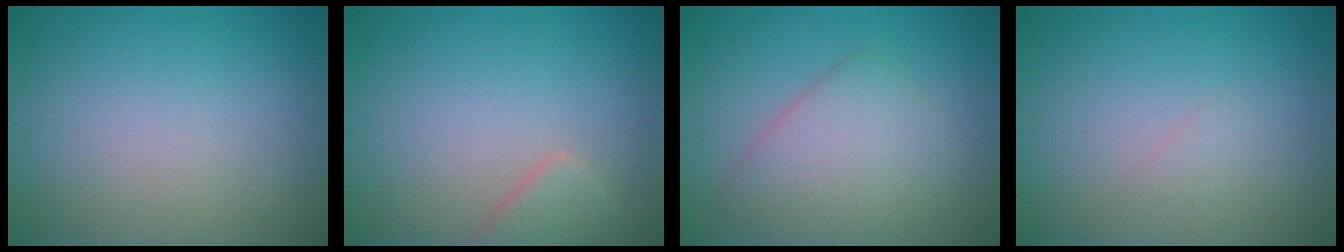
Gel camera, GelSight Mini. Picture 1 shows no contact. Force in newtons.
{"total": 1.9, "press": 1.9, "slide": 0.2}
{"total": 4.1, "press": 4.1, "slide": 0.1}
{"total": 0.6, "press": 0.6, "slide": 0.0}